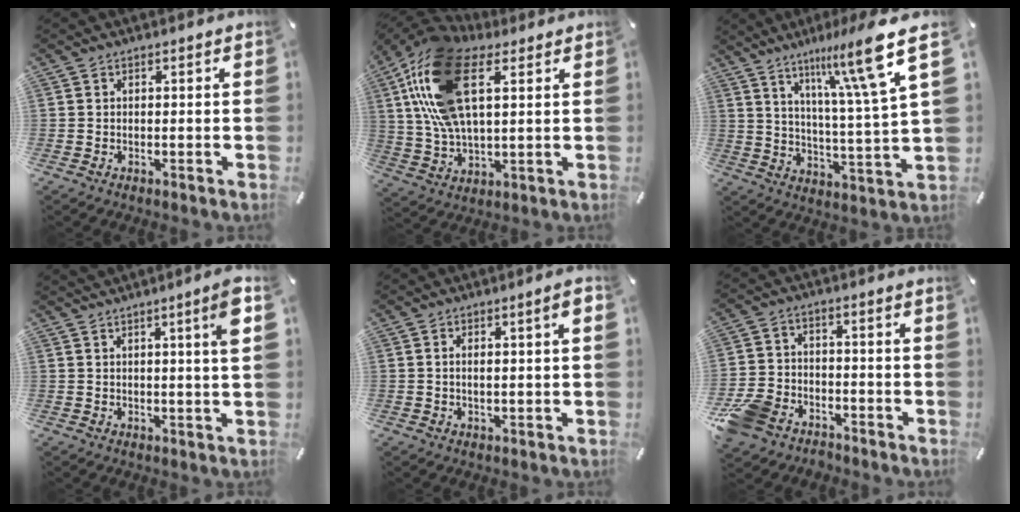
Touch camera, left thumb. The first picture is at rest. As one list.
[{"total": 20.5, "force": [8.2, 10.7, 15.5], "torque": [-0.358, -0.008, 0.141]}, {"total": 18.6, "force": [11.3, 2.1, 14.6], "torque": [-0.221, -0.063, 0.164]}, {"total": 6.7, "force": [2.9, -0.1, 6.1], "torque": [-0.092, -0.012, 0.041]}, {"total": 4.0, "force": [0.6, 0.7, 3.9], "torque": [-0.062, 0.000, 0.006]}, {"total": 9.3, "force": [-6.2, 6.2, 3.2], "torque": [-0.073, 0.040, -0.117]}]